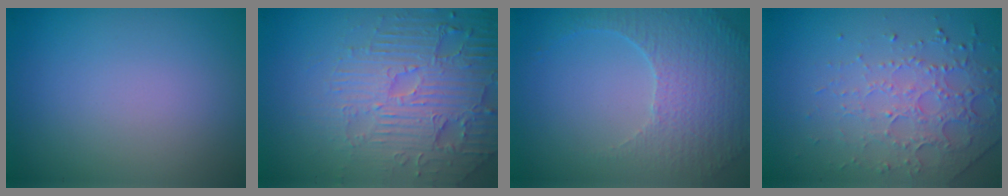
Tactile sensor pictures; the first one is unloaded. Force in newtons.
{"total": 6.5, "press": 5.1, "slide": 4.0}
{"total": 5.3, "press": 3.7, "slide": 3.8}
{"total": 4.5, "press": 3.1, "slide": 3.2}